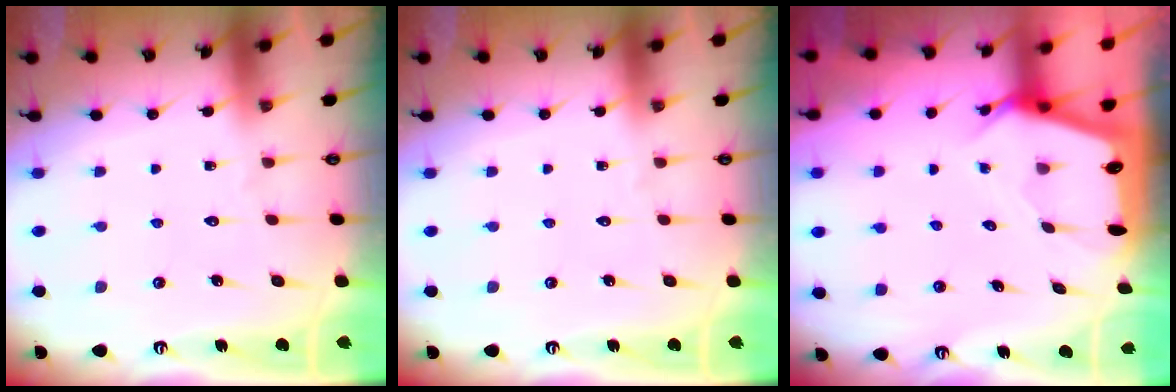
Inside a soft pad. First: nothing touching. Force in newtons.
{"total": 0.0}
{"total": 2.9, "press": 2.9, "slide": 0.2}